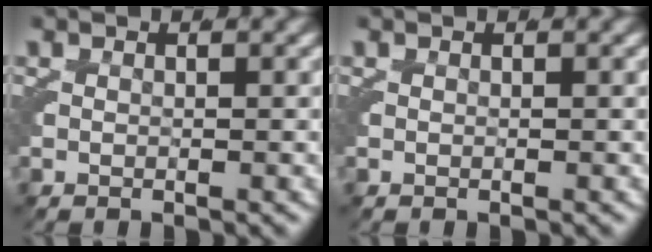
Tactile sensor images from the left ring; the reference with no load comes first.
{"total": 0.0}